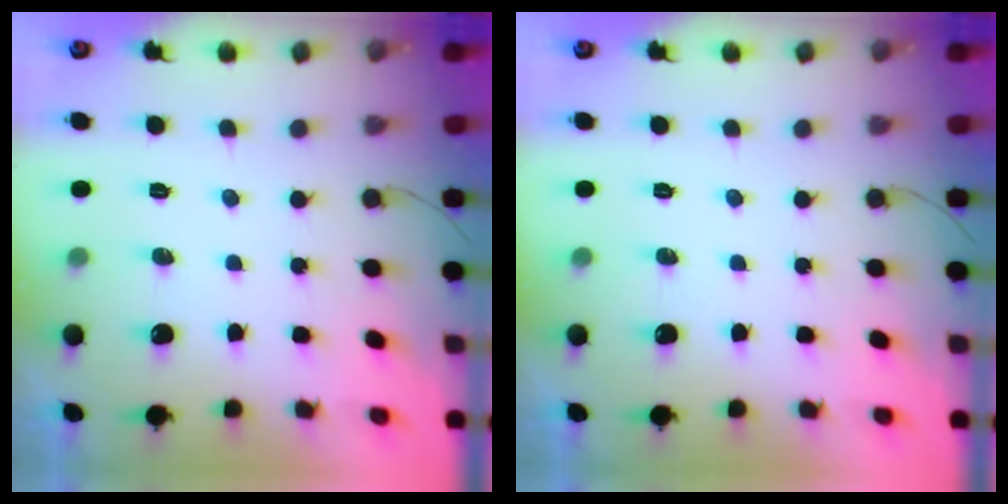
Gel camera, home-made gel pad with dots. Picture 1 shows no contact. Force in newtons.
{"total": 0.0}